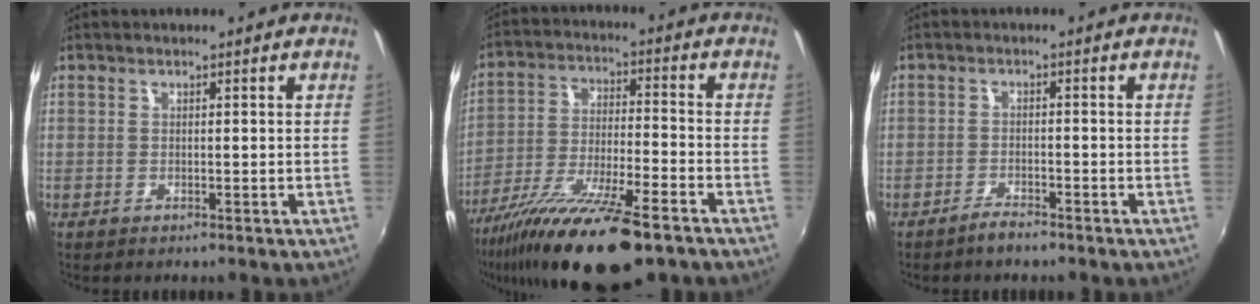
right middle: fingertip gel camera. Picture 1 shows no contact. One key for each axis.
{"total": 20.0, "fx": -14.4, "fy": 3.6, "fz": 13.4, "tx": -0.257, "ty": -0.051, "tz": -0.251}
{"total": 2.6, "fx": -2.3, "fy": 0.6, "fz": 1.0, "tx": -0.029, "ty": 0.000, "tz": -0.043}